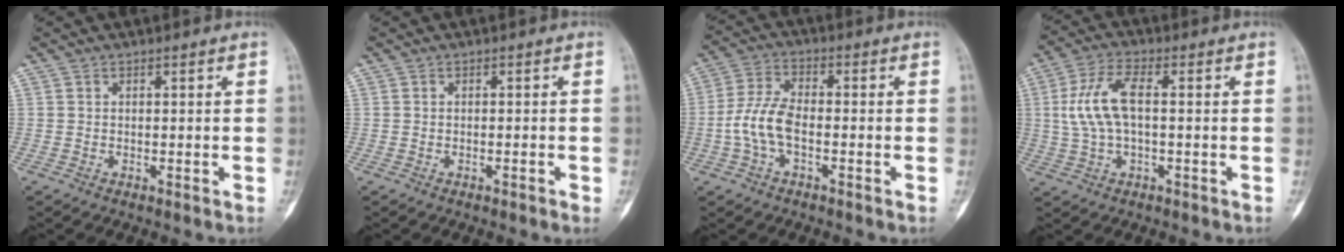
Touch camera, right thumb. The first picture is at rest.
{"total": 0.9, "force": [-0.5, 0.4, 0.6], "torque": [-0.008, 0.004, -0.009]}
{"total": 8.3, "force": [-2.1, 4.6, 6.6], "torque": [-0.141, 0.025, -0.047]}
{"total": 9.5, "force": [0.6, 4.6, 8.3], "torque": [-0.179, 0.022, 0.009]}